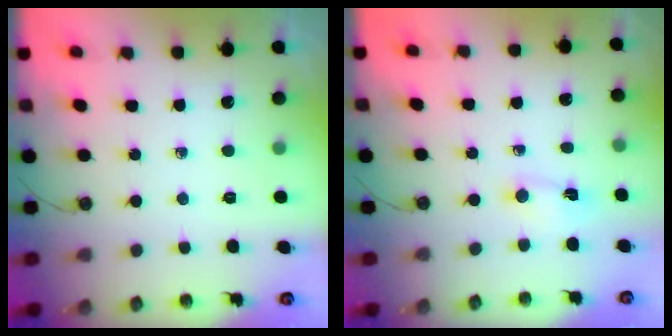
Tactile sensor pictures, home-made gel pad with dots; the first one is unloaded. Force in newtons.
{"total": 1.4, "press": 1.2, "slide": 0.7}